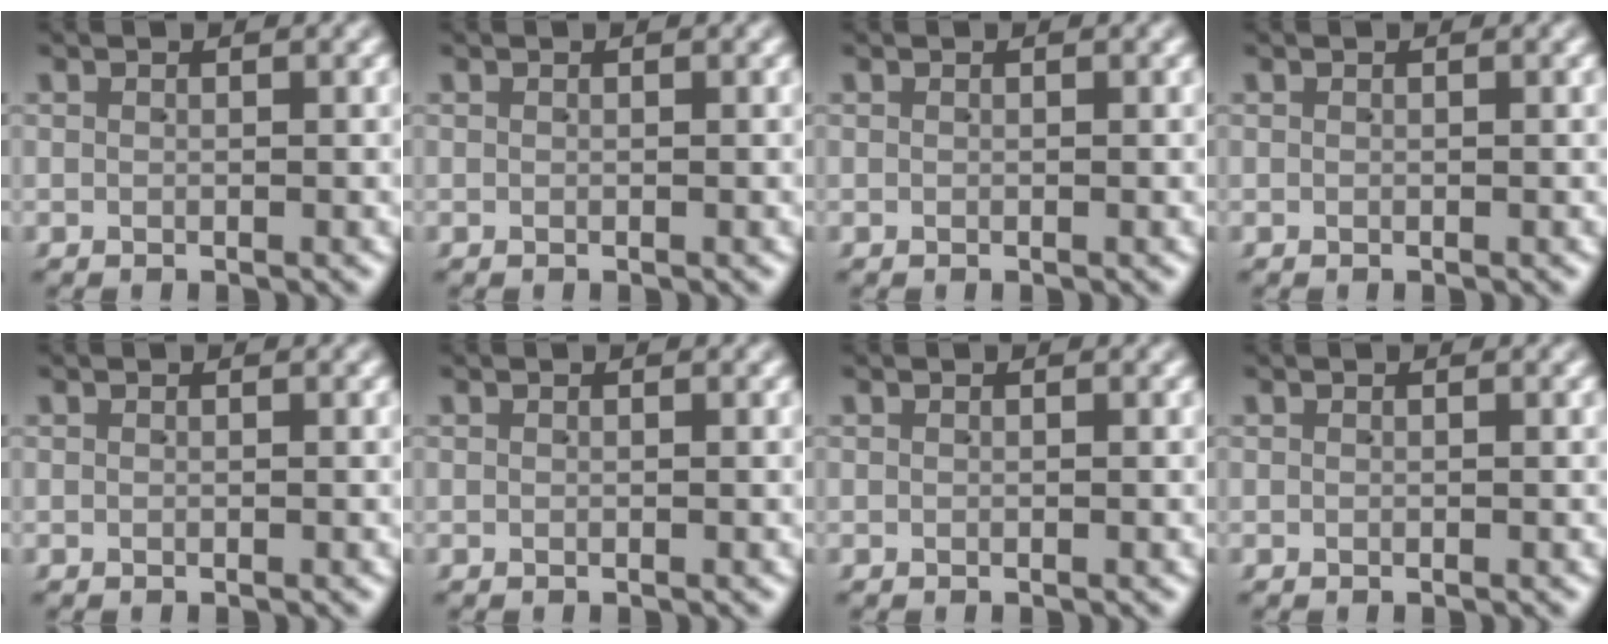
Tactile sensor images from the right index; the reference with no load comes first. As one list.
[{"total": 0.0}, {"total": 0.0}, {"total": 0.0}, {"total": 0.0}, {"total": 0.0}, {"total": 0.0}, {"total": 0.0}]